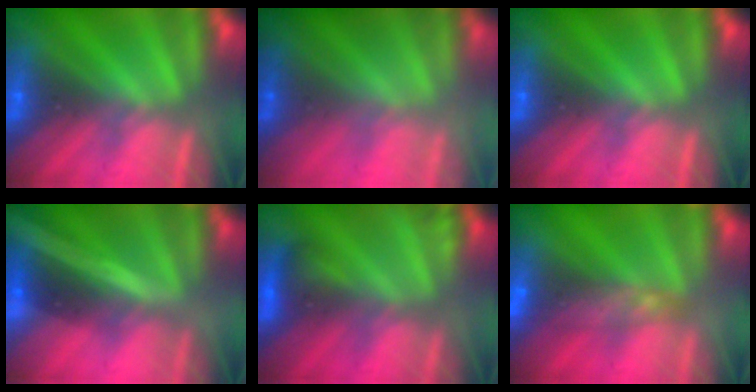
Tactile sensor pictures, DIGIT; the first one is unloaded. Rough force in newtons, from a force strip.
{"total": 2.3}
{"total": 0.0}
{"total": 2.0}
{"total": 3.4}
{"total": 6.0}